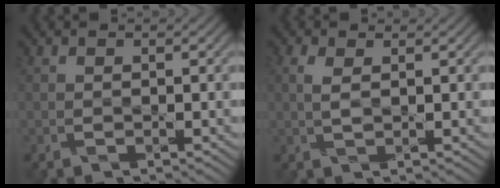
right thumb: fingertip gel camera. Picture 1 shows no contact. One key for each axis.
{"total": 1.7, "fx": 0.8, "fy": 0.5, "fz": 1.4, "tx": -0.038, "ty": 0.005, "tz": 0.012}